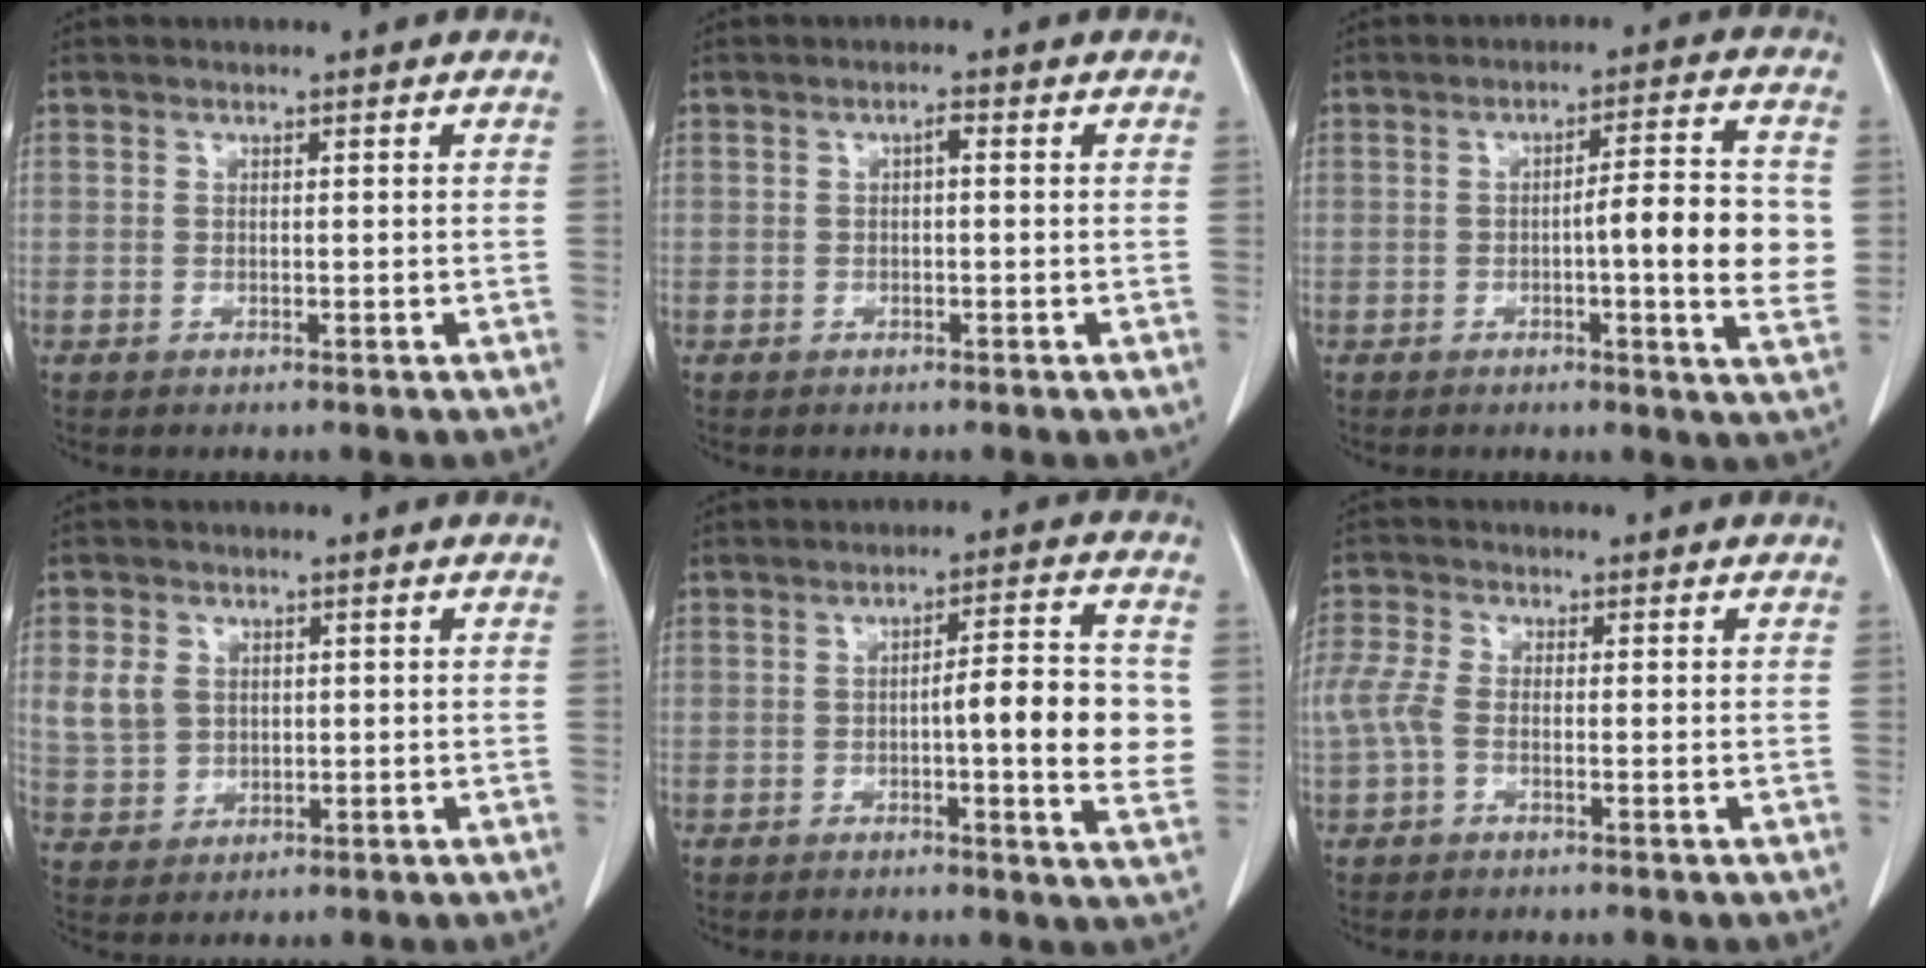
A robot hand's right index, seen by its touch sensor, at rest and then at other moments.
{"total": 1.1, "force": [0.1, 0.3, 1.0], "torque": [-0.017, 0.004, 0.001]}
{"total": 10.1, "force": [-0.6, 1.0, 10.0], "torque": [-0.127, 0.007, -0.011]}
{"total": 5.3, "force": [1.3, 4.4, 2.7], "torque": [-0.060, 0.011, 0.035]}
{"total": 10.1, "force": [-0.4, 1.5, 10.0], "torque": [-0.125, 0.010, -0.007]}
{"total": 3.8, "force": [-0.9, 1.9, 3.2], "torque": [-0.093, 0.012, -0.022]}